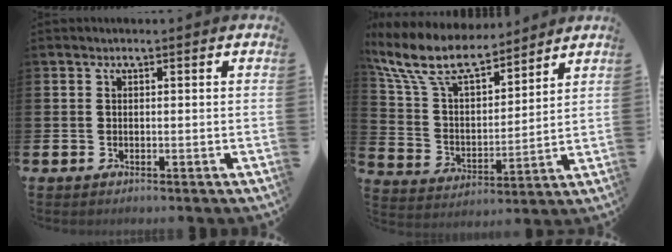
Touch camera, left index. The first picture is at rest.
{"total": 10.6, "force": [9.0, 3.6, 4.3], "torque": [-0.125, -0.047, 0.160]}